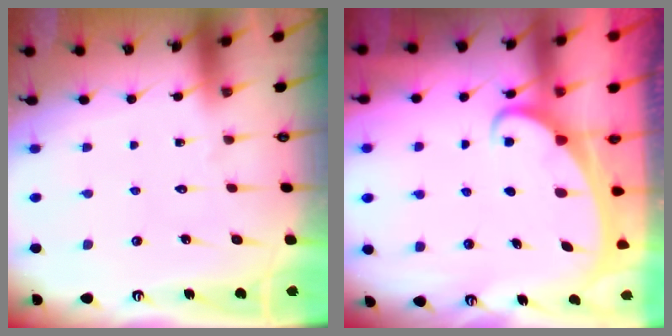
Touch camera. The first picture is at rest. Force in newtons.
{"total": 2.1, "press": 2.1, "slide": 0.3}